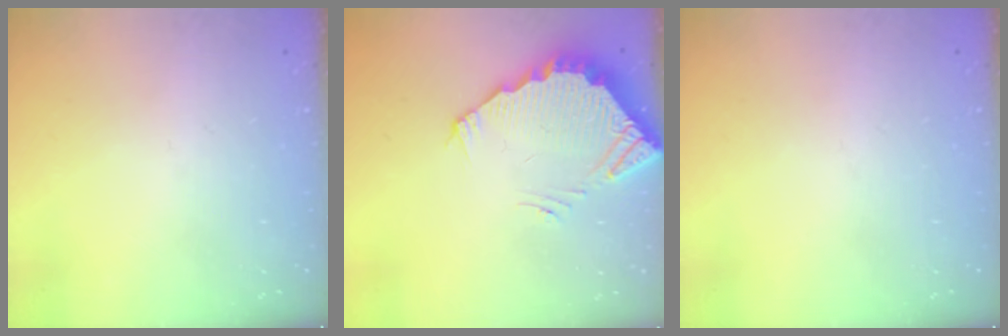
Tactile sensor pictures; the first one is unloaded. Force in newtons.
{"total": 3.7, "press": 3.7, "slide": 0.3}
{"total": 0.0}